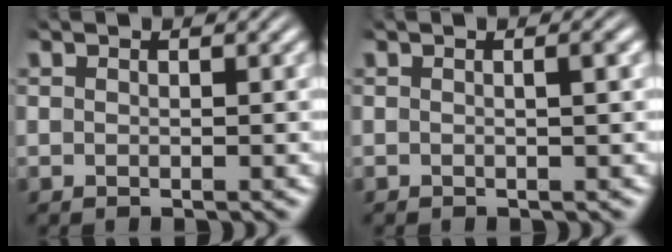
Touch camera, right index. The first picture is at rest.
{"total": 0.7, "force": [0.0, -0.3, 0.6], "torque": [-0.008, 0.001, 0.000]}